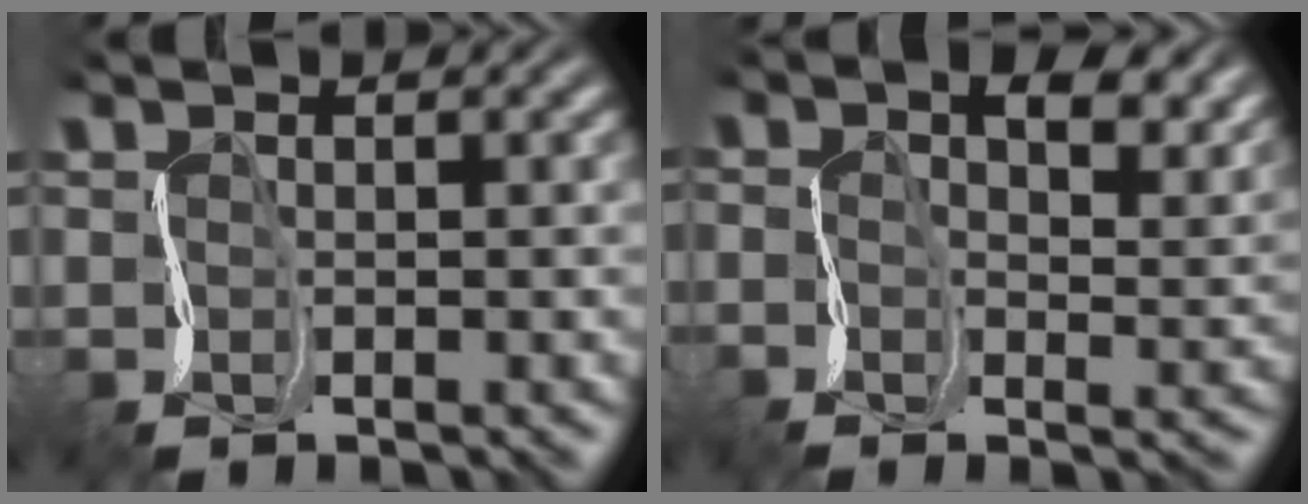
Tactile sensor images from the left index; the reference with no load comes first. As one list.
[{"total": 6.7, "force": [2.8, 3.1, 5.2], "torque": [-0.094, 0.007, 0.035]}]